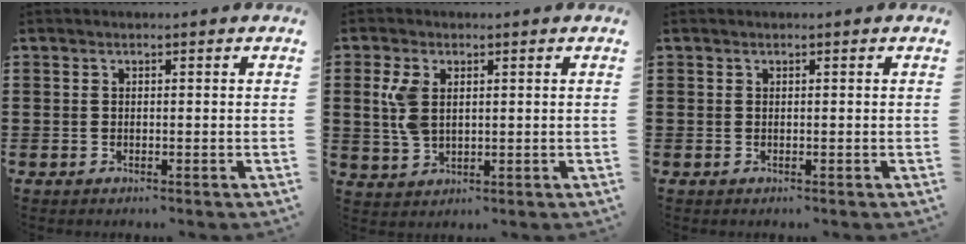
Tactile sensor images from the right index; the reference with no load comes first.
{"total": 4.9, "force": [1.2, 2.8, 3.8], "torque": [-0.097, 0.003, 0.016]}
{"total": 0.0}